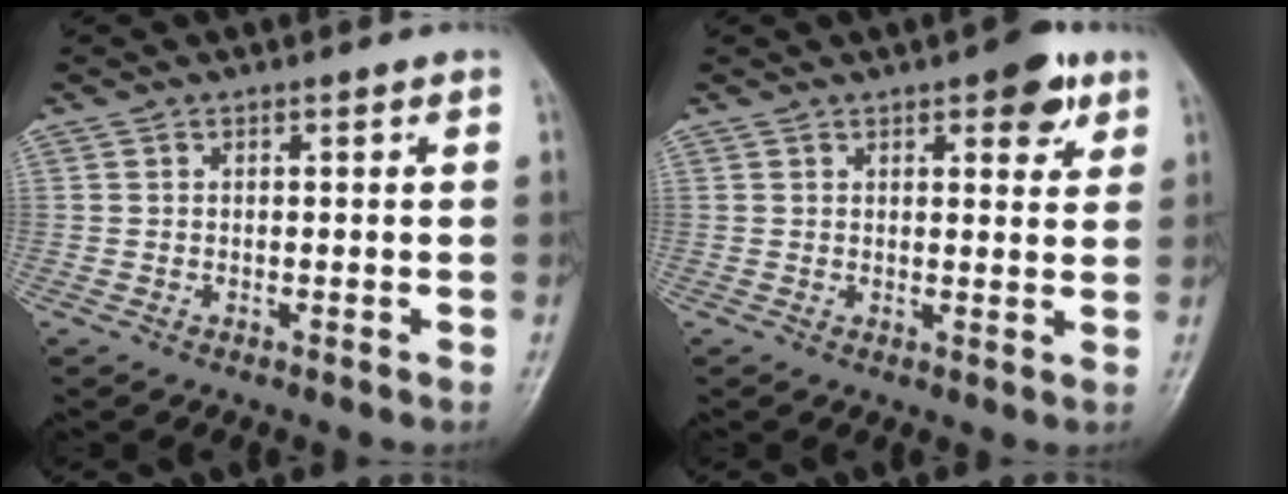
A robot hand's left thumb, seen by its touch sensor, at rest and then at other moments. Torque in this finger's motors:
{"motor_torque": [0.67, 0.46, 0.53, -0.29, 0.01]}